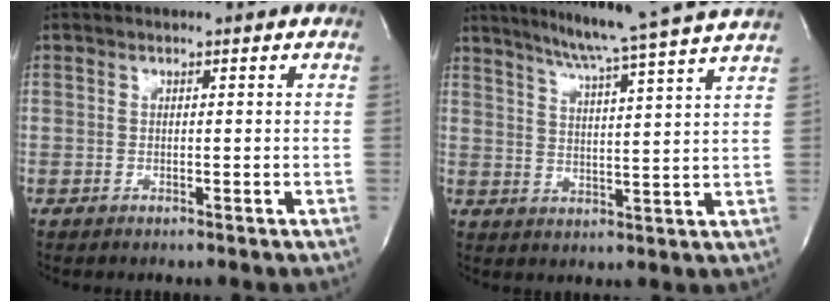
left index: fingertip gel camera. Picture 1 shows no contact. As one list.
[{"total": 16.4, "force": [14.2, -2.4, 7.9], "torque": [-0.133, -0.028, 0.183]}]